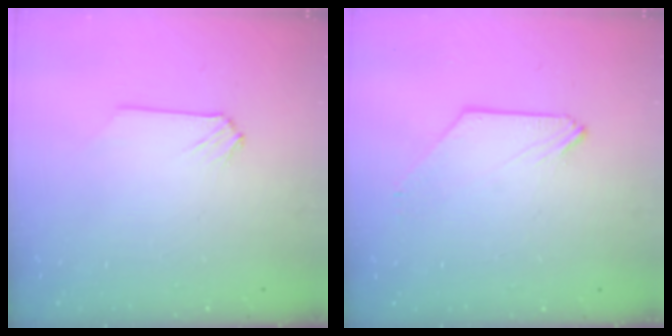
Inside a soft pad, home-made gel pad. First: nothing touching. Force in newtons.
{"total": 0.0}